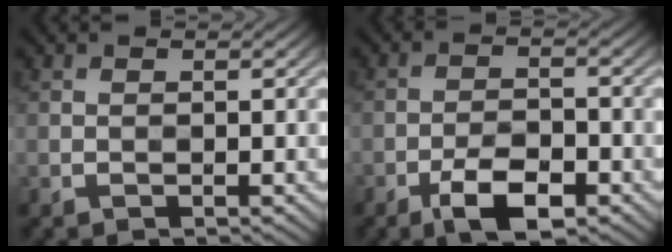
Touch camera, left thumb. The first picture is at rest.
{"total": 6.3, "force": [-3.8, 2.4, 4.5], "torque": [-0.080, 0.003, -0.070]}